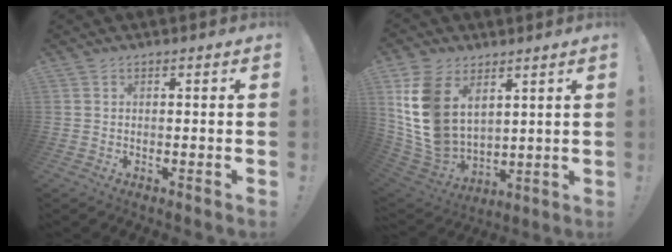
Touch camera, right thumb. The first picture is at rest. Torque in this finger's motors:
{"motor_torque": [-0.23, 1.64, 0.87, 0.65, 0.63]}